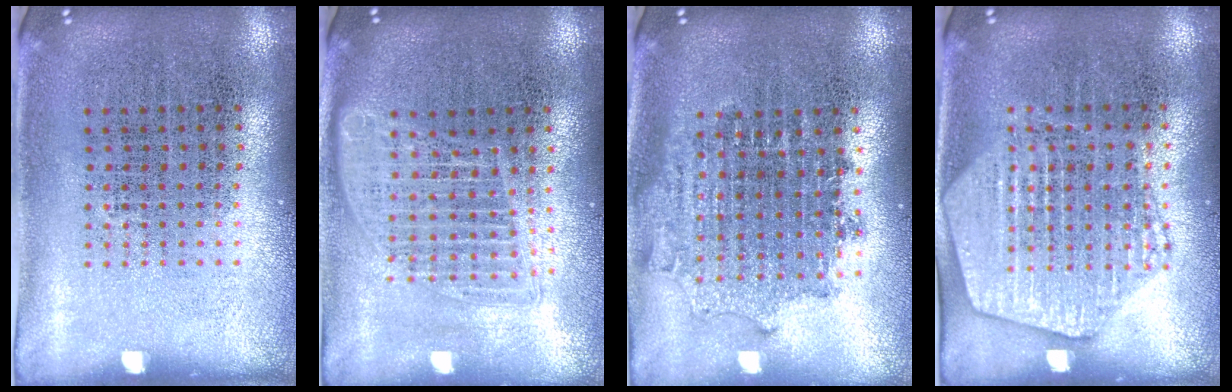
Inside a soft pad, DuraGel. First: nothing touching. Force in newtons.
{"total": 1.6, "press": 1.4, "slide": 0.8}
{"total": 1.7, "press": 1.4, "slide": 1.0}
{"total": 1.9, "press": 1.8, "slide": 0.5}